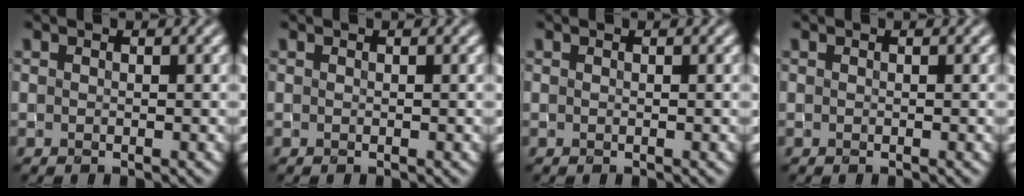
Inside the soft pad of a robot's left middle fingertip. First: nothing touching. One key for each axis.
{"total": 0.0}
{"total": 0.0}
{"total": 0.0}